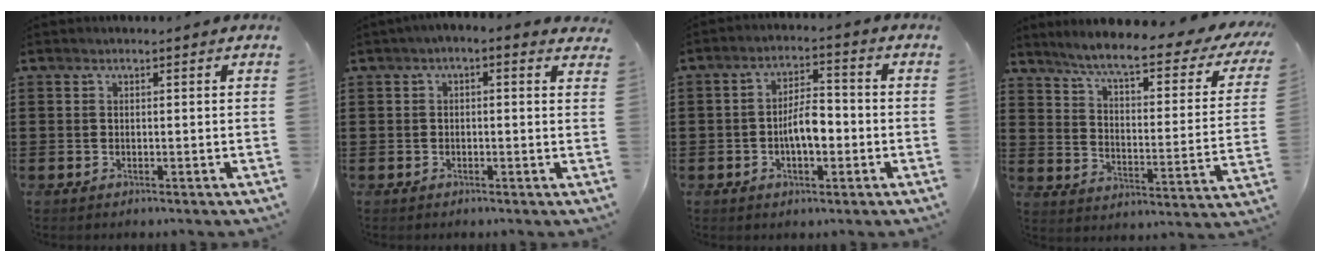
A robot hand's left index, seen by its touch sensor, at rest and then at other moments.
{"total": 1.2, "force": [-0.5, 0.5, 1.0], "torque": [-0.019, 0.002, -0.013]}
{"total": 5.7, "force": [-1.2, 2.5, 5.0], "torque": [-0.088, 0.005, -0.028]}
{"total": 7.2, "force": [5.6, 0.0, 4.5], "torque": [-0.108, -0.038, 0.088]}